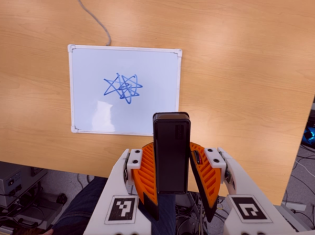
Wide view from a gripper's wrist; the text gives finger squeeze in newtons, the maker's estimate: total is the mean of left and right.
{"total": 5.4, "left": 4.9, "right": 5.8}